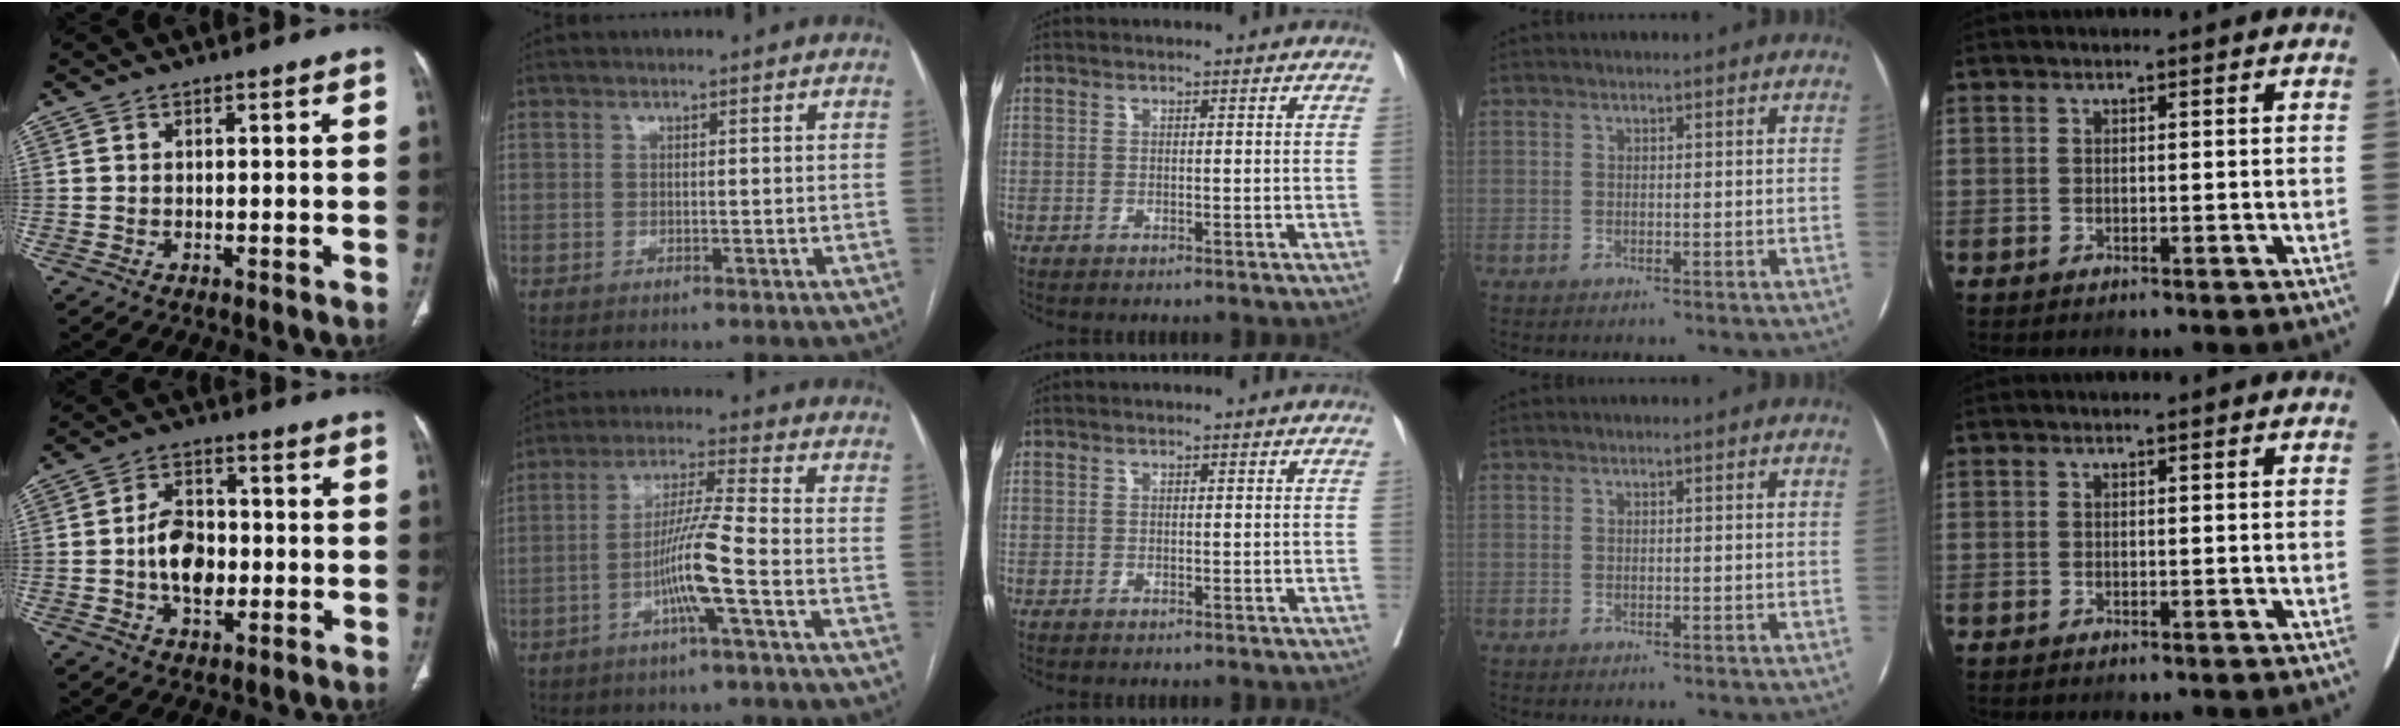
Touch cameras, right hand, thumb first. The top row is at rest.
{"thumb": {"total": 9.2, "force": [-1.1, 6.1, 6.8], "torque": [-0.096, 0.012, -0.023]}, "index": {"total": 8.6, "force": [-3.1, -0.9, 8.0], "torque": [-0.156, 0.003, -0.061]}}